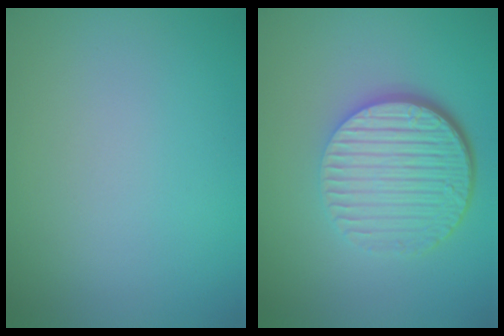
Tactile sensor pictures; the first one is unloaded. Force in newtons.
{"total": 6.7, "press": 4.5, "slide": 5.0}